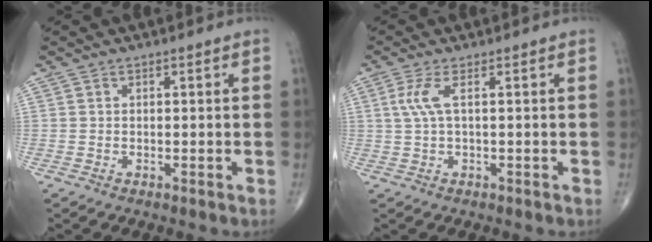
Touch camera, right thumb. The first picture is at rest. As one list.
[{"total": 3.3, "force": [0.7, 0.6, 3.2], "torque": [-0.095, 0.009, 0.017]}]